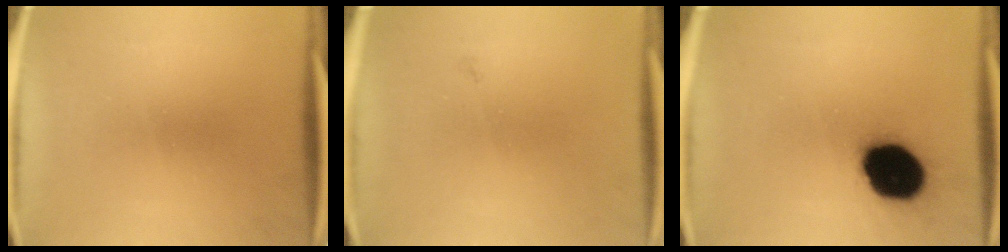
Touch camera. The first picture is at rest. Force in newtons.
{"total": 0.7}
{"total": 19.3}